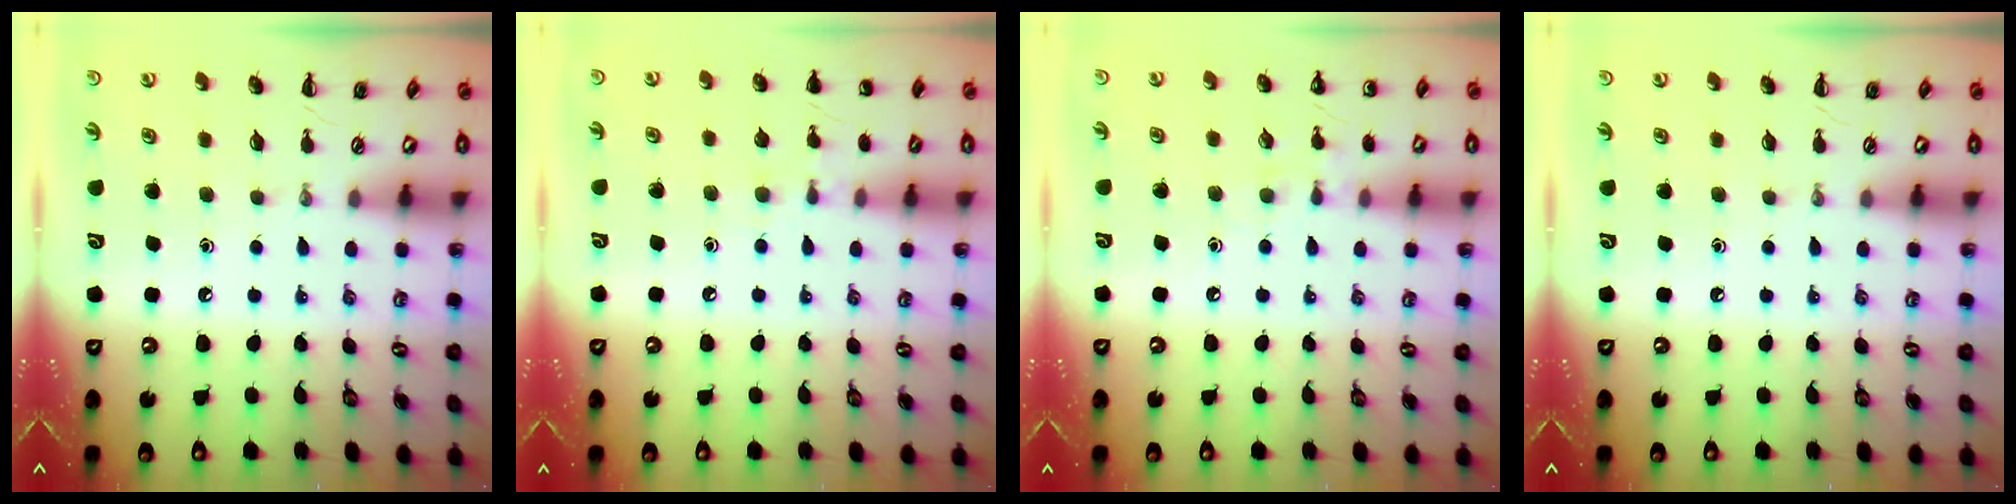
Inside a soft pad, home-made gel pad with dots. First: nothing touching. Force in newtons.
{"total": 5.9, "press": 5.6, "slide": 1.8}
{"total": 6.9, "press": 6.6, "slide": 1.9}
{"total": 0.0}